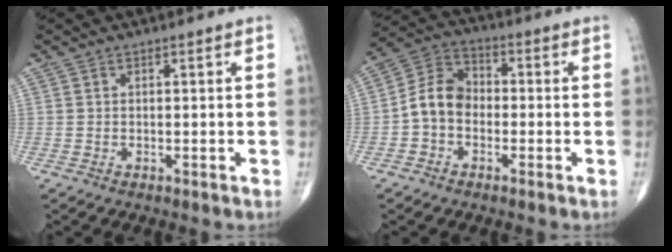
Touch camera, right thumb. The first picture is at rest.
{"total": 8.0, "force": [-1.6, 6.1, 4.9], "torque": [-0.077, 0.034, -0.047]}